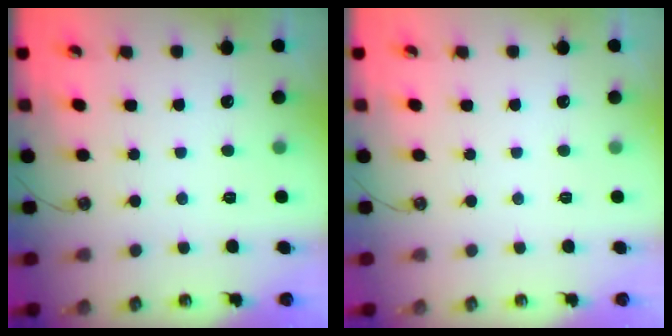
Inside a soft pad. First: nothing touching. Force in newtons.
{"total": 0.0}